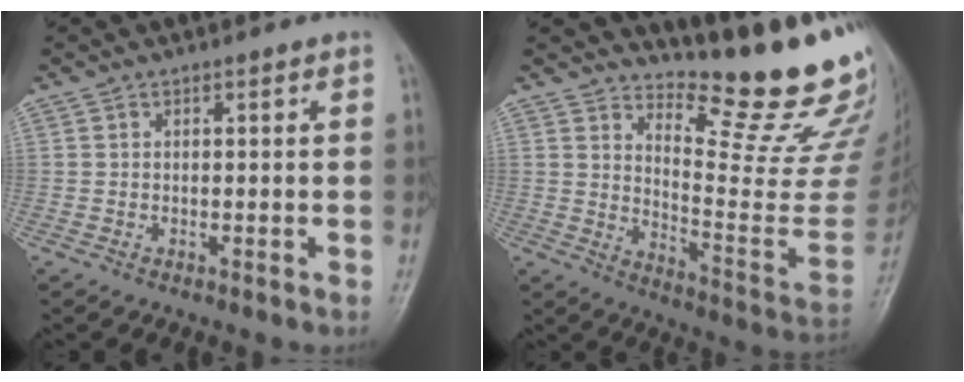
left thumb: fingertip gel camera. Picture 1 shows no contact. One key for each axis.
{"total": 19.8, "fx": 16.8, "fy": 2.9, "fz": 10.2, "tx": -0.115, "ty": -0.178, "tz": 0.232}